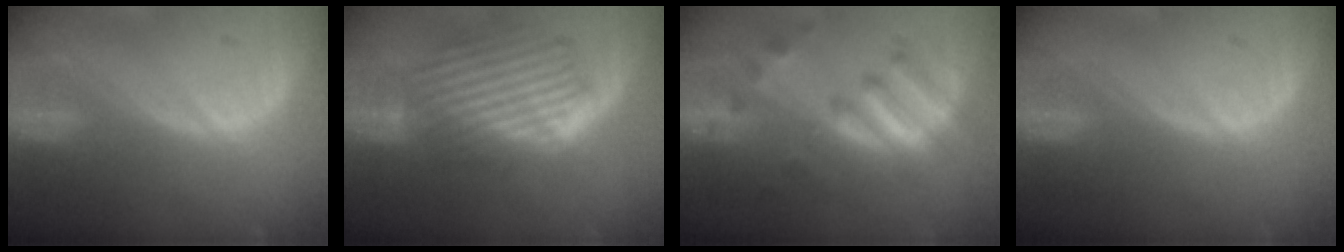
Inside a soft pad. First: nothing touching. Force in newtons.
{"total": 8.4, "press": 7.9, "slide": 3.0}
{"total": 7.7, "press": 7.7, "slide": 1.0}
{"total": 0.0}